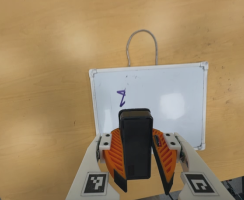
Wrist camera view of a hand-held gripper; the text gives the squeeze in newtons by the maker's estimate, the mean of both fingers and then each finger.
{"total": 10.0, "left": 10.0, "right": 10.0}